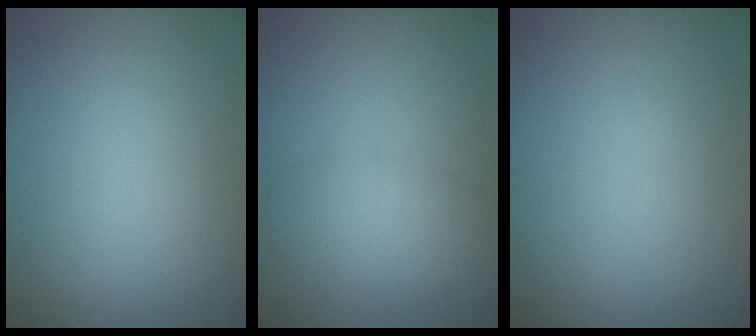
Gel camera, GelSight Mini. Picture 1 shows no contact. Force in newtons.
{"total": 2.5, "press": 2.5, "slide": 0.1}
{"total": 0.0}